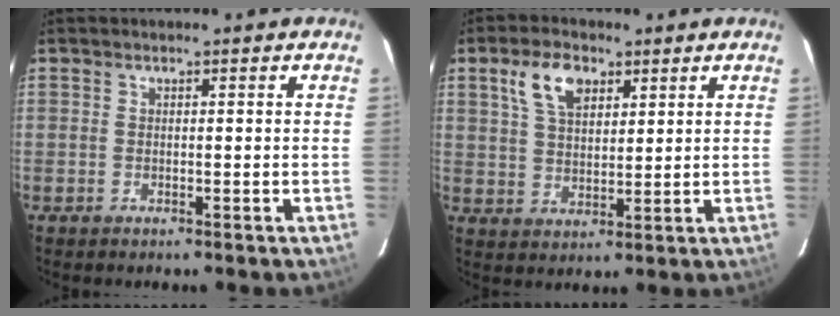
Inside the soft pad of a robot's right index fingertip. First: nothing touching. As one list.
[{"total": 7.8, "force": [4.0, 4.2, 5.2], "torque": [-0.101, 0.017, 0.075]}]